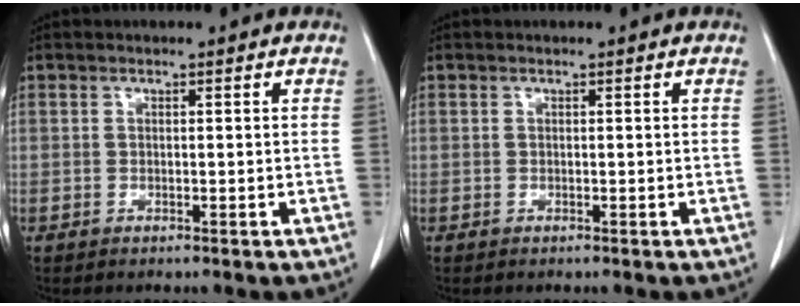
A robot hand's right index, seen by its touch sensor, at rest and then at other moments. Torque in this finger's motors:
{"motor_torque": [0.00, 0.00, 0.00, 0.00]}